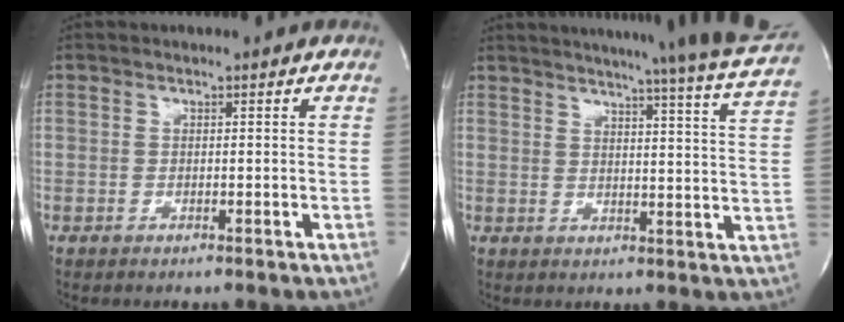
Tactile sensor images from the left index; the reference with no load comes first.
{"total": 23.7, "force": [21.7, -1.3, 9.4], "torque": [-0.140, -0.084, 0.252]}